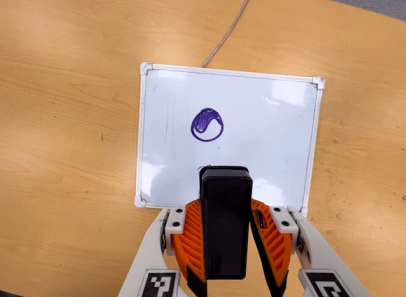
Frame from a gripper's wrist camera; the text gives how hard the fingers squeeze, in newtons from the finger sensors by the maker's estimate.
{"total": 4.2, "left": 3.6, "right": 4.9}